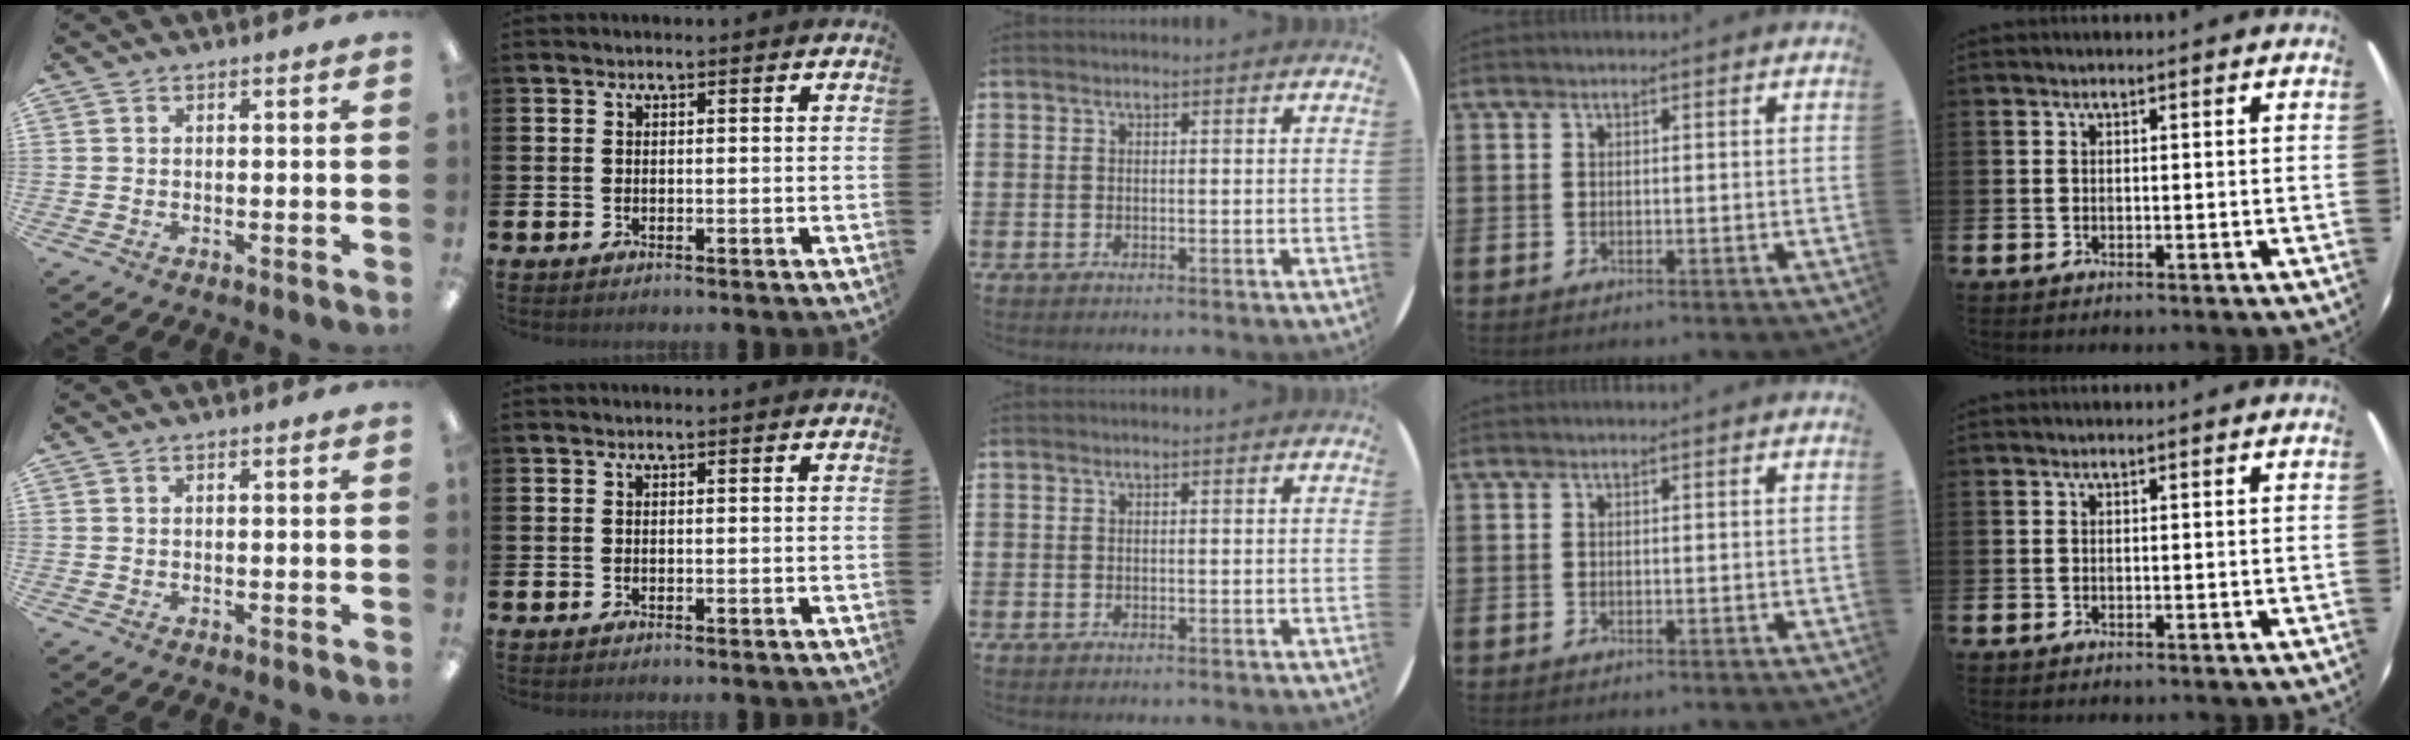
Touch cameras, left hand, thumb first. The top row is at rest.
{}